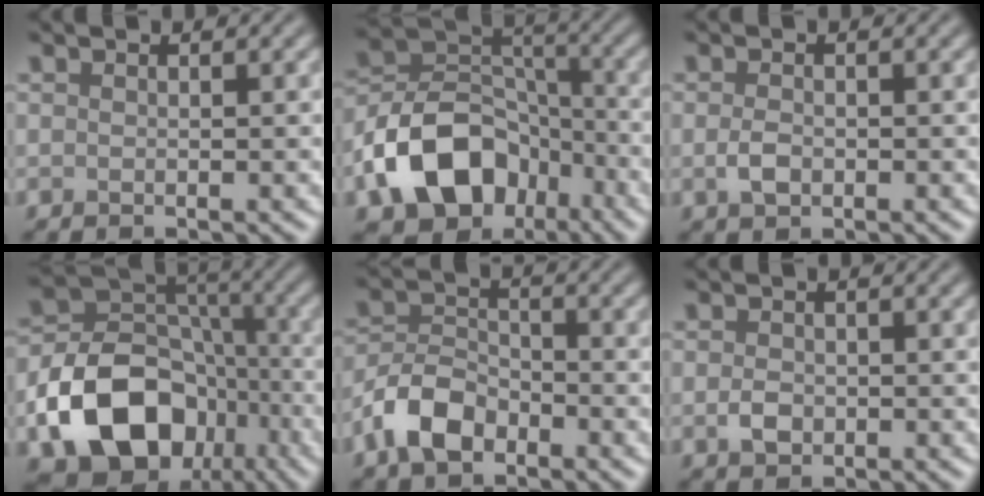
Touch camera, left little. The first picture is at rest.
{"total": 11.1, "force": [-5.2, 7.8, 5.9], "torque": [-0.106, 0.001, -0.102]}
{"total": 1.6, "force": [-0.4, 1.0, 1.2], "torque": [-0.025, -0.001, -0.008]}
{"total": 12.7, "force": [-5.5, 9.2, 6.9], "torque": [-0.129, -0.008, -0.097]}
{"total": 4.8, "force": [-2.8, 2.8, 2.7], "torque": [-0.051, 0.002, -0.064]}
{"total": 1.7, "force": [-0.4, 1.3, 1.1], "torque": [-0.021, -0.002, -0.009]}